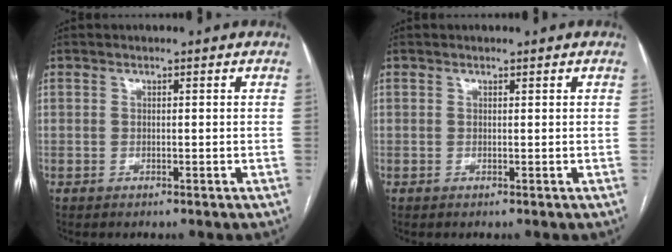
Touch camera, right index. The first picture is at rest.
{"total": 0.0}